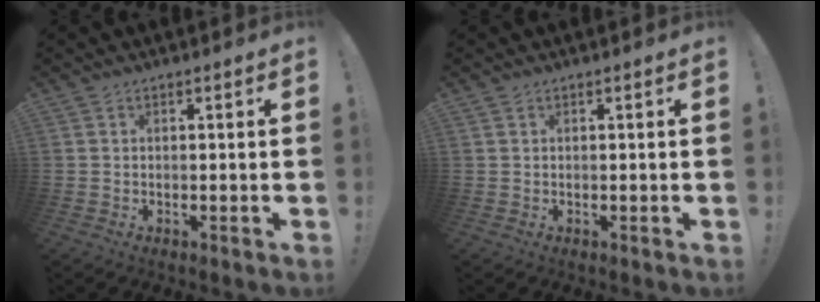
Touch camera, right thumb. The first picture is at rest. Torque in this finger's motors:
{"motor_torque": [0.01, 0.03, 0.04, 0.03, 0.00]}